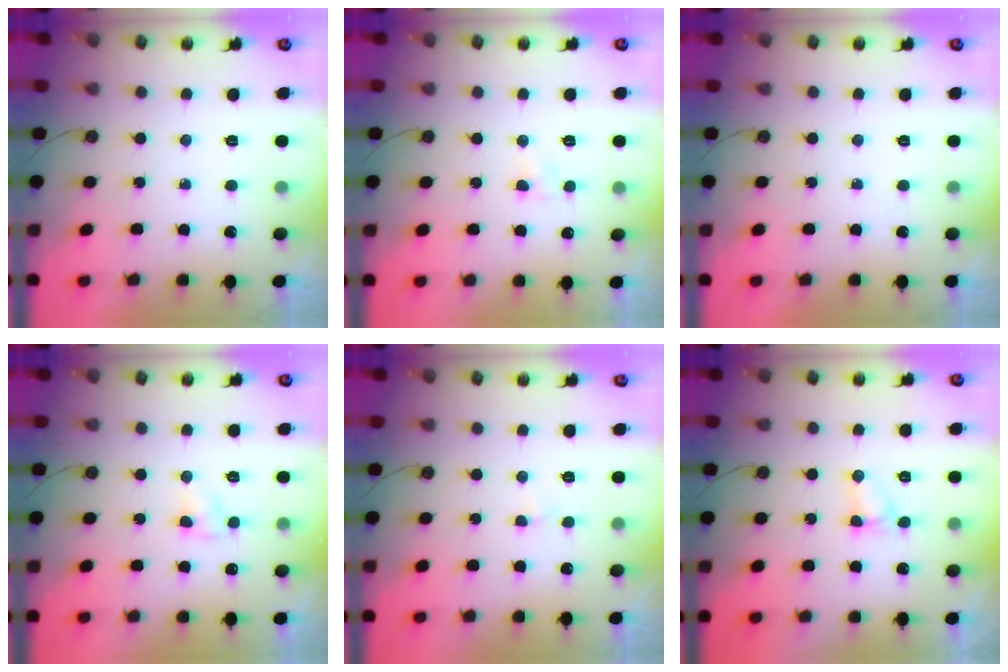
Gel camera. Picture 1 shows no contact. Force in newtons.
{"total": 2.9, "press": 2.9, "slide": 0.4}
{"total": 0.0}
{"total": 3.6, "press": 3.5, "slide": 0.5}
{"total": 2.3, "press": 2.3, "slide": 0.4}
{"total": 3.7, "press": 3.6, "slide": 1.0}